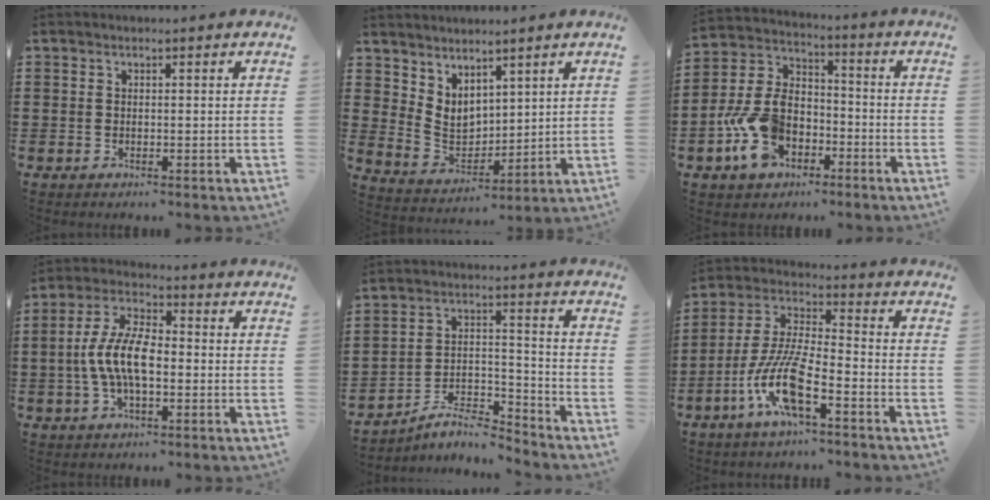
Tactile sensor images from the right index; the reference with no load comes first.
{"total": 4.8, "force": [3.4, 3.0, 1.5], "torque": [-0.048, -0.012, 0.067]}
{"total": 11.5, "force": [-4.4, 7.6, 7.5], "torque": [-0.199, 0.007, -0.087]}
{"total": 9.2, "force": [-1.4, 4.2, 8.0], "torque": [-0.188, -0.003, -0.035]}
{"total": 7.3, "force": [-6.7, 1.4, 2.5], "torque": [-0.040, 0.011, -0.128]}
{"total": 10.9, "force": [-5.6, 2.5, 9.1], "torque": [-0.211, -0.008, -0.112]}